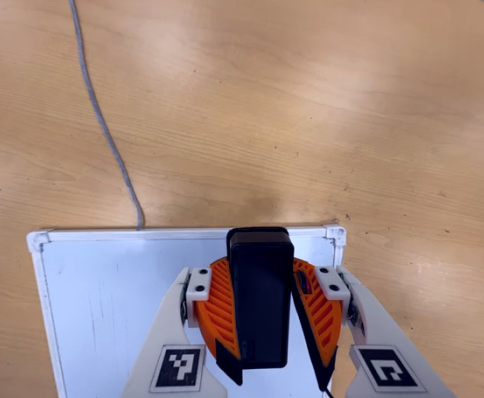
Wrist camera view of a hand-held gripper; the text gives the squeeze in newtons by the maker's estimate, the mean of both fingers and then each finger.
{"total": 8.7, "left": 8.6, "right": 8.7}